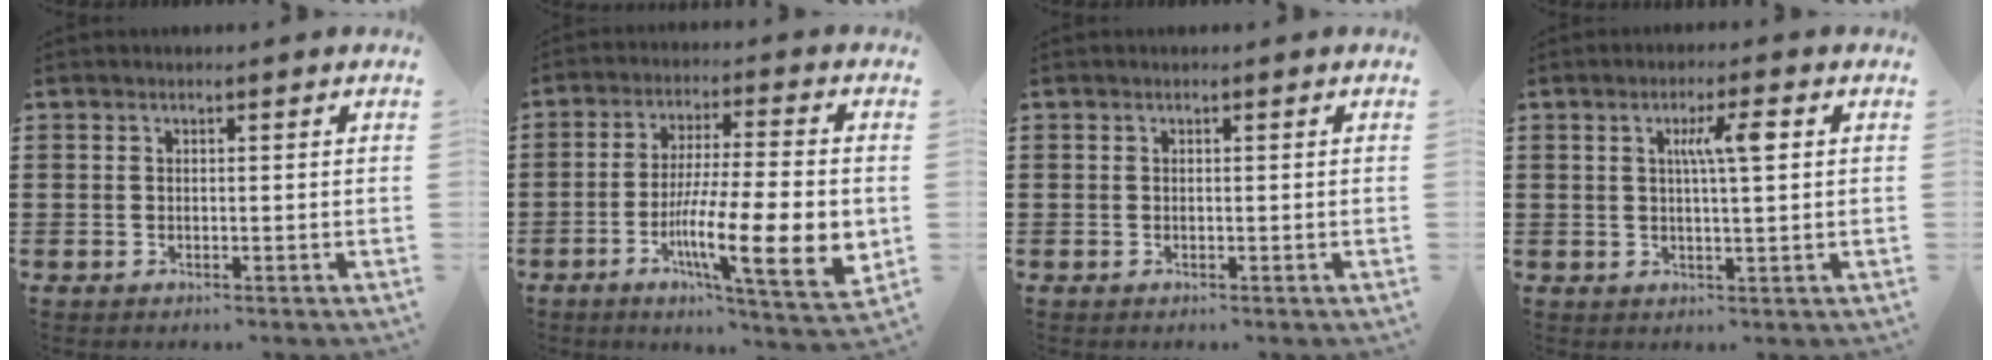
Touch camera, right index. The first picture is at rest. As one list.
[{"total": 16.4, "force": [-4.0, 3.9, 15.4], "torque": [-0.252, -0.017, -0.063]}, {"total": 0.0}, {"total": 5.0, "force": [1.3, 0.6, 4.8], "torque": [-0.086, 0.004, 0.015]}]